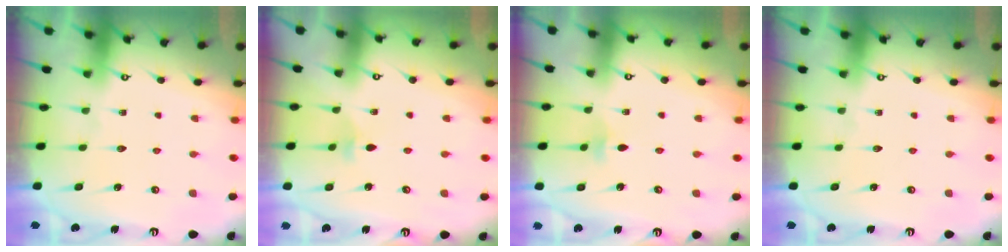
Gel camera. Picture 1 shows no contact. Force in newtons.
{"total": 2.8, "press": 2.7, "slide": 0.7}
{"total": 3.2, "press": 3.1, "slide": 0.8}
{"total": 0.0}